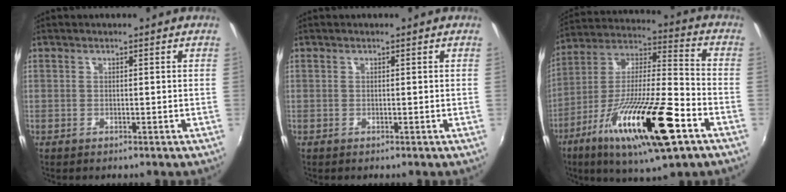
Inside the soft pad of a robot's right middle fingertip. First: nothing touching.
{"total": 0.0}
{"total": 23.5, "force": [-11.4, 5.2, 19.9], "torque": [-0.357, -0.042, -0.201]}